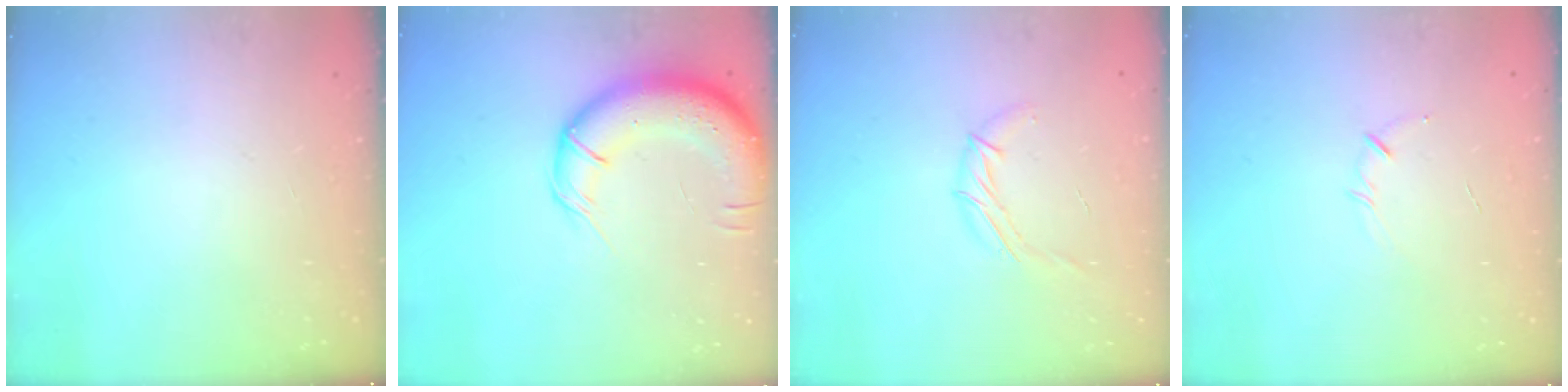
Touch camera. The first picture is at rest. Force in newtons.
{"total": 14.6, "press": 14.2, "slide": 3.5}
{"total": 6.4, "press": 6.4, "slide": 0.3}
{"total": 3.9, "press": 3.8, "slide": 0.9}